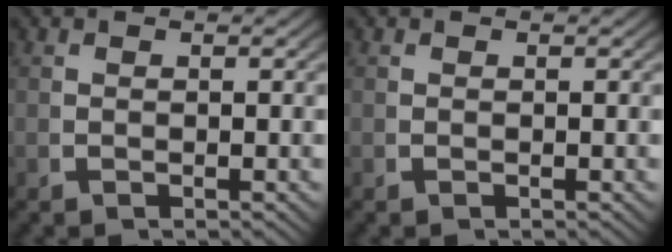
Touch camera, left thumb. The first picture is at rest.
{"total": 0.0}